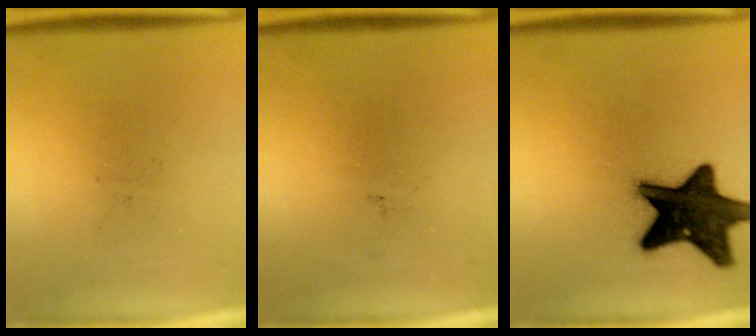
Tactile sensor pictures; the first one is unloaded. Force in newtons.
{"total": 0.0}
{"total": 18.4}